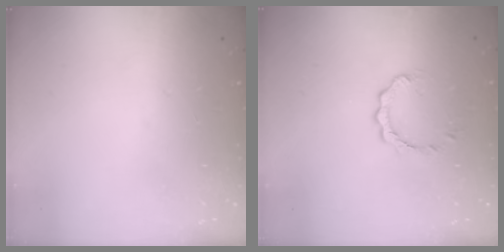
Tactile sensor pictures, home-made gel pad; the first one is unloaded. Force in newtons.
{"total": 2.5, "press": 2.5, "slide": 0.3}